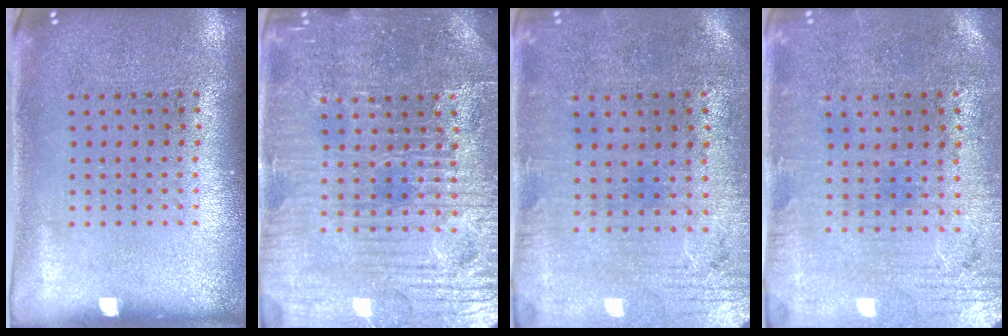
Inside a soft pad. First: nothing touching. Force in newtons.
{"total": 4.8, "press": 4.7, "slide": 1.2}
{"total": 0.6, "press": 0.4, "slide": 0.5}
{"total": 0.6, "press": 0.4, "slide": 0.5}